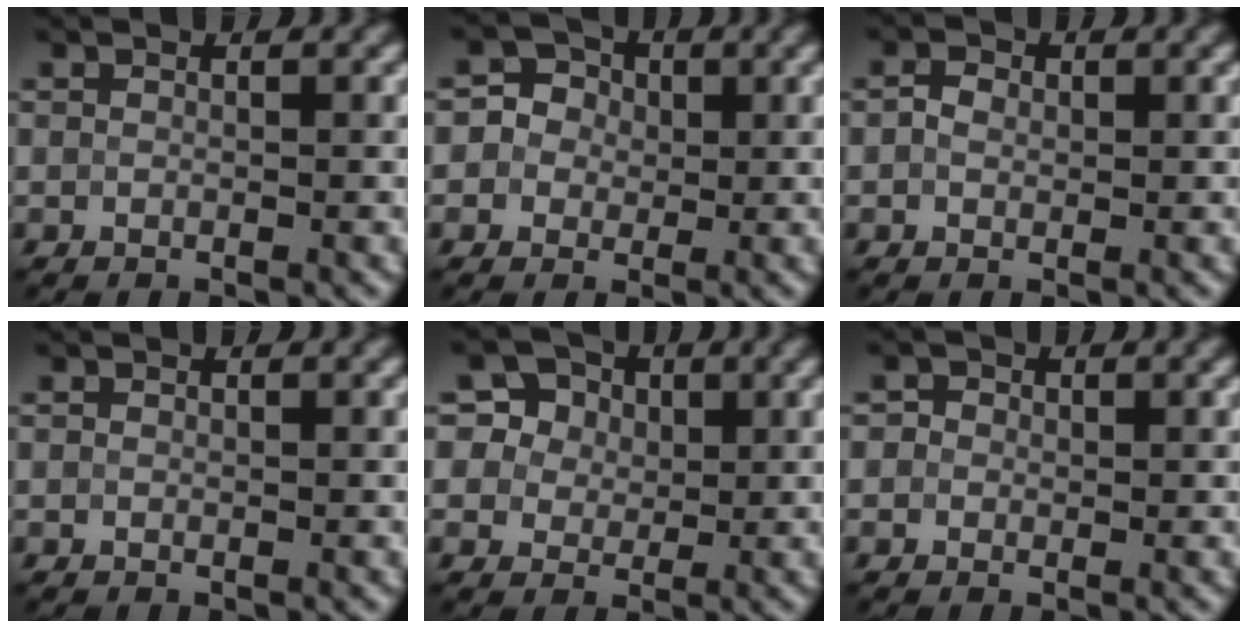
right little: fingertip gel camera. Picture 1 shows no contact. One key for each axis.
{"total": 3.3, "fx": 0.2, "fy": 3.1, "fz": 1.0, "tx": 0.005, "ty": 0.011, "tz": -0.014}
{"total": 1.6, "fx": 0.0, "fy": 1.3, "fz": 1.0, "tx": -0.019, "ty": 0.004, "tz": -0.005}
{"total": 0.0}
{"total": 8.3, "fx": 4.1, "fy": 6.4, "fz": 3.4, "tx": -0.075, "ty": 0.026, "tz": 0.052}
{"total": 1.7, "fx": 0.4, "fy": 1.5, "fz": 0.6, "tx": 0.002, "ty": 0.005, "tz": -0.009}